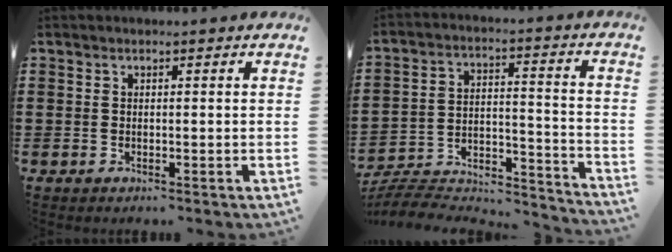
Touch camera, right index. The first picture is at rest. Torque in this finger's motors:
{"motor_torque": [-2.14, 0.00, -0.79, 0.00]}